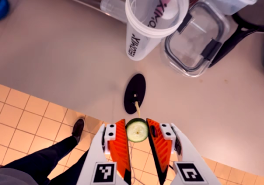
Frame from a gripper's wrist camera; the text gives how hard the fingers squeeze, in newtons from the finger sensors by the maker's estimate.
{"total": 8.3, "left": 8.0, "right": 8.5}